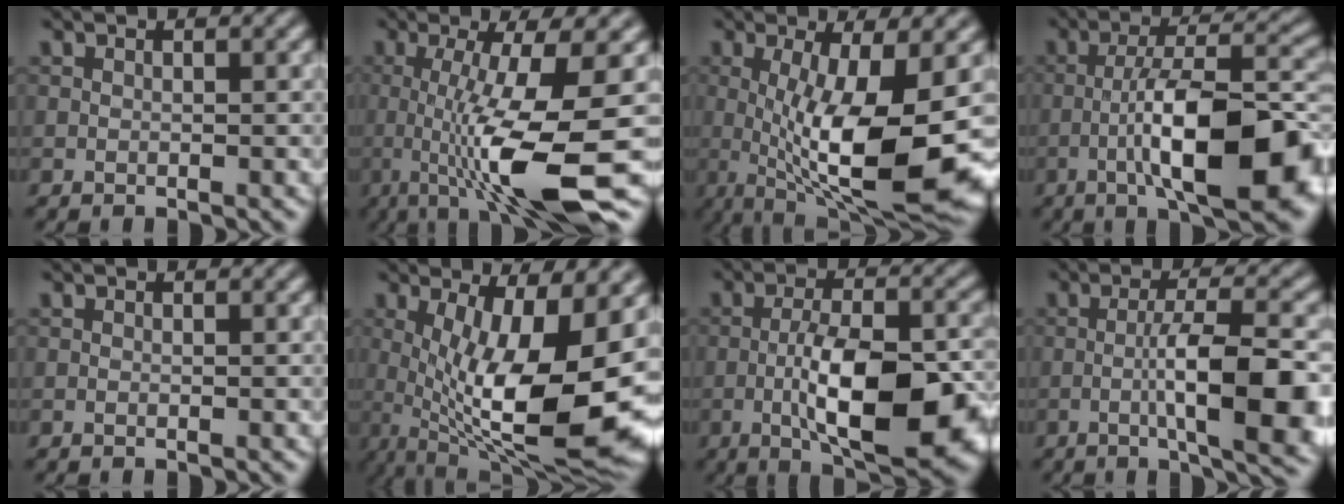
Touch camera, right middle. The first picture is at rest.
{"total": 10.4, "force": [-1.7, 2.1, 10.1], "torque": [-0.149, -0.020, -0.029]}
{"total": 11.4, "force": [-0.9, 3.1, 10.9], "torque": [-0.182, -0.024, -0.008]}
{"total": 13.1, "force": [-4.3, 3.9, 11.8], "torque": [-0.185, 0.008, -0.066]}
{"total": 0.0}
{"total": 14.7, "force": [-0.6, 4.5, 14.0], "torque": [-0.201, -0.011, -0.005]}
{"total": 11.1, "force": [-3.2, 4.2, 9.8], "torque": [-0.164, -0.008, -0.051]}
{"total": 9.9, "force": [-2.2, 2.2, 9.3], "torque": [-0.136, -0.001, -0.034]}